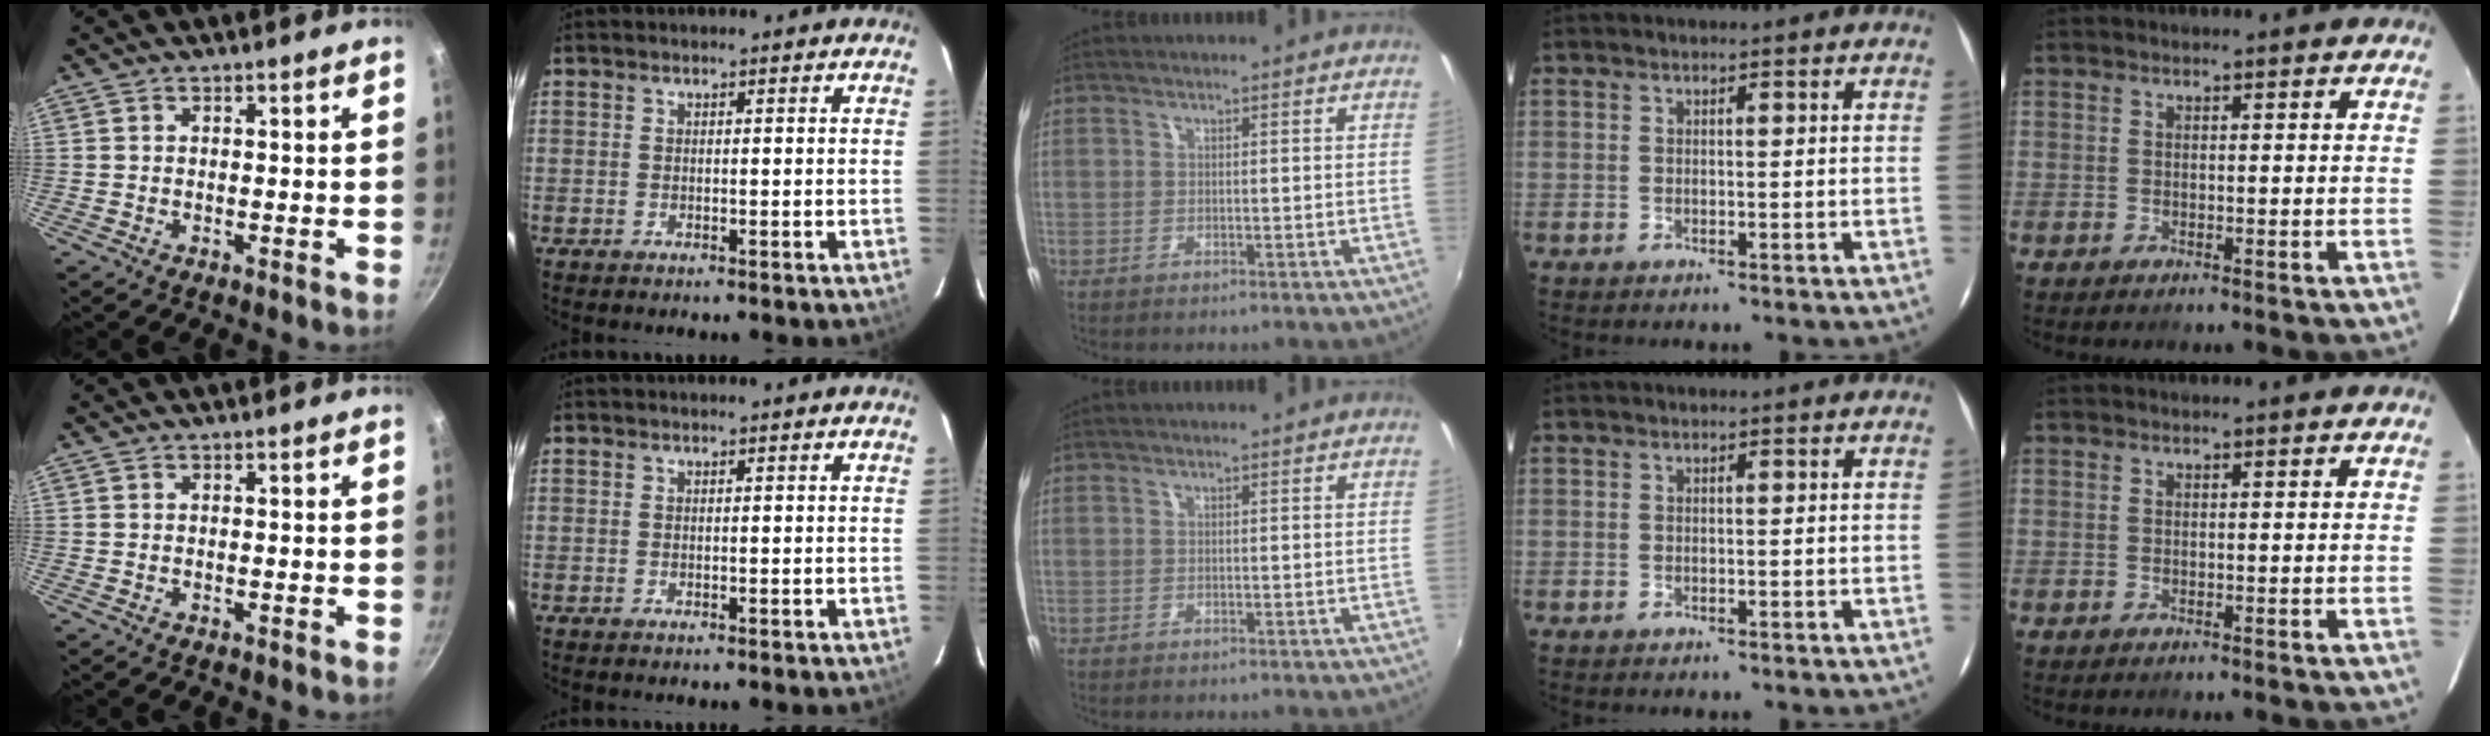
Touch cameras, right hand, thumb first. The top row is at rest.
{}